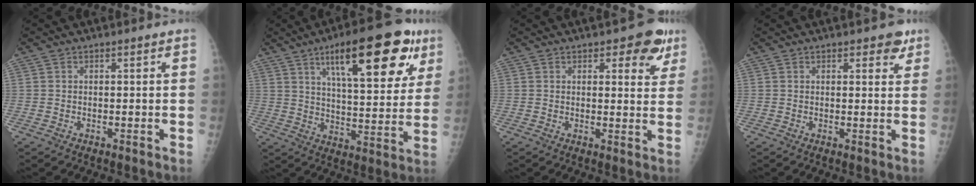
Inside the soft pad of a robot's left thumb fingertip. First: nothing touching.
{"total": 22.3, "force": [11.3, 7.3, 17.8], "torque": [-0.221, -0.027, 0.168]}
{"total": 6.6, "force": [3.8, 3.2, 4.4], "torque": [-0.017, -0.014, 0.039]}
{"total": 3.4, "force": [2.2, 1.7, 2.0], "torque": [-0.001, -0.008, 0.022]}